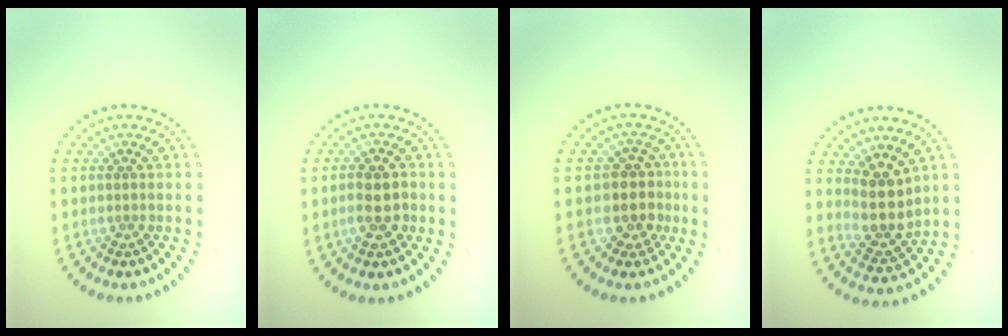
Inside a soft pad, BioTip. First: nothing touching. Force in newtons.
{"total": 2.9, "press": 2.8, "slide": 0.5}
{"total": 3.0, "press": 2.7, "slide": 1.3}
{"total": 3.5, "press": 3.0, "slide": 1.8}